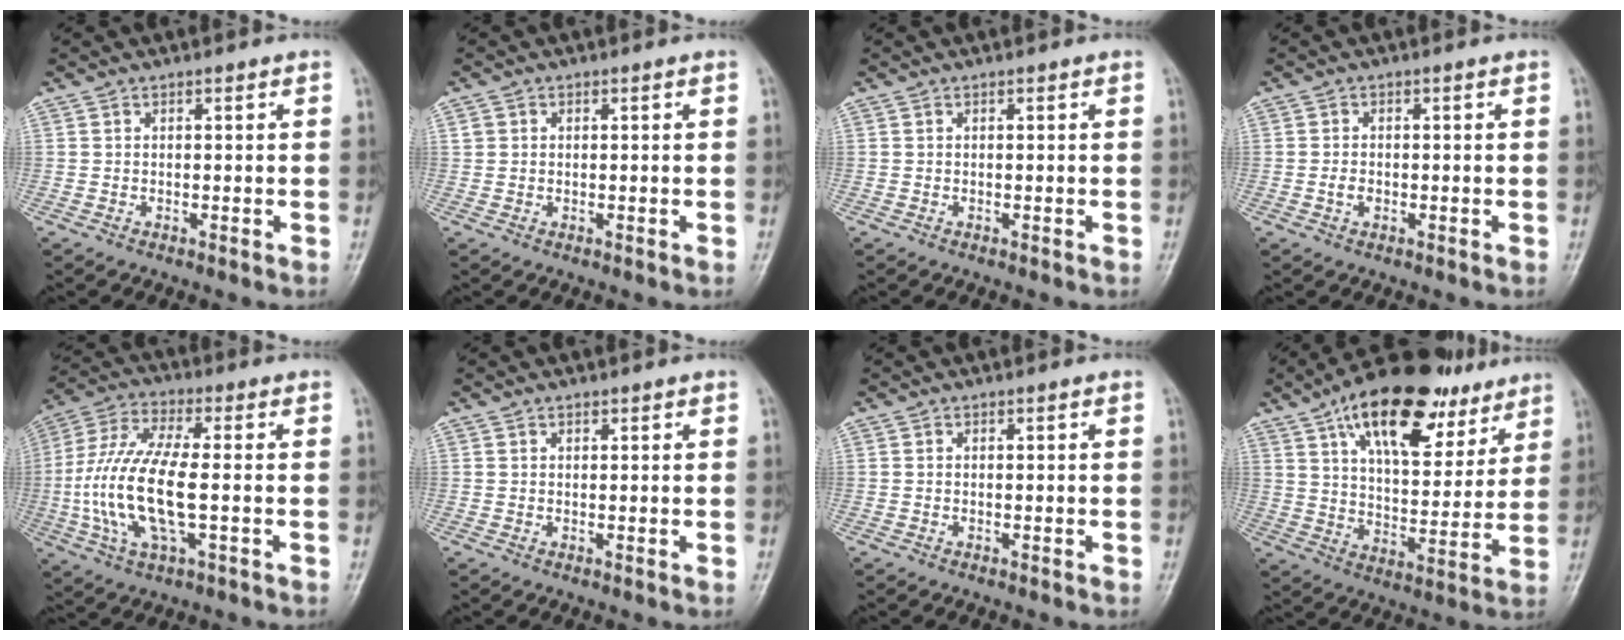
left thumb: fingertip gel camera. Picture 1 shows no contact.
{"total": 1.3, "force": [0.2, 1.1, 0.5], "torque": [-0.005, 0.003, 0.004]}
{"total": 0.0}
{"total": 1.9, "force": [-0.5, 1.3, 1.2], "torque": [-0.021, 0.006, -0.011]}
{"total": 15.9, "force": [-1.9, 5.8, 14.7], "torque": [-0.323, 0.014, -0.038]}
{"total": 0.6, "force": [0.4, 0.3, 0.1], "torque": [0.002, -0.003, 0.005]}
{"total": 0.0}
{"total": 23.2, "force": [13.5, 10.9, 15.4], "torque": [-0.201, -0.030, 0.216]}